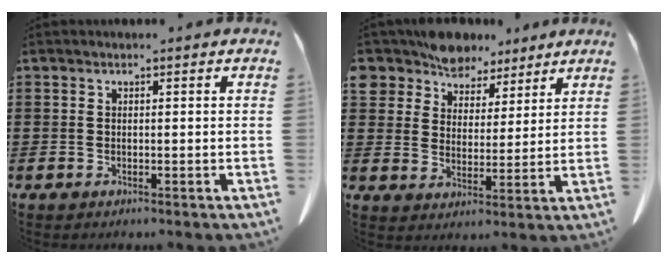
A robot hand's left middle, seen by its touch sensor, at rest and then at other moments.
{"total": 7.3, "force": [6.6, 3.0, 0.4], "torque": [-0.050, -0.032, 0.124]}